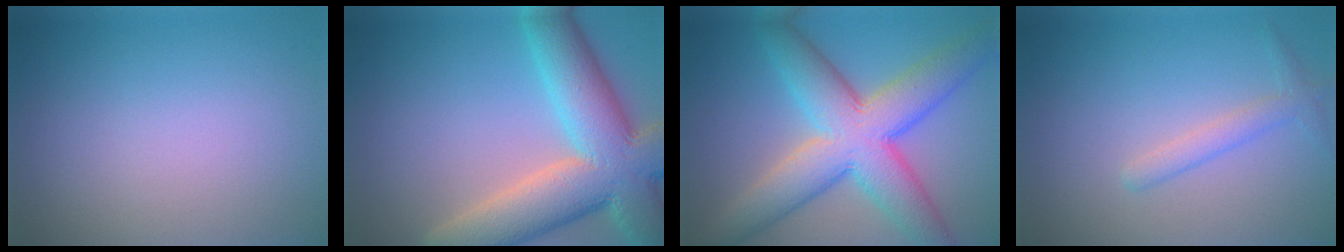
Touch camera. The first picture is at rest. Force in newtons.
{"total": 12.4, "press": 12.3, "slide": 0.7}
{"total": 10.2, "press": 10.2, "slide": 0.6}
{"total": 1.8, "press": 1.8, "slide": 0.1}